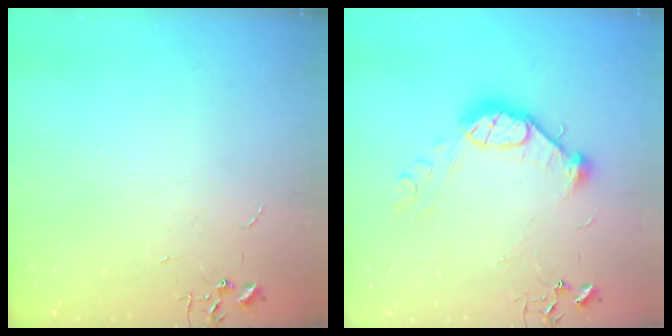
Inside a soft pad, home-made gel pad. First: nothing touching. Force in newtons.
{"total": 13.0, "press": 13.0, "slide": 0.8}